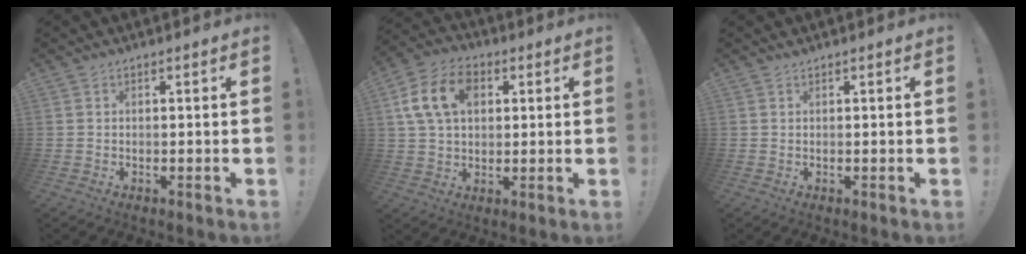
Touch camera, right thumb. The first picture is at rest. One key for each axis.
{"total": 14.1, "fx": 4.2, "fy": 10.0, "fz": 9.1, "tx": -0.153, "ty": 0.004, "tz": 0.084}
{"total": 0.7, "fx": 0.7, "fy": 0.1, "fz": -0.3, "tx": 0.013, "ty": -0.001, "tz": 0.011}